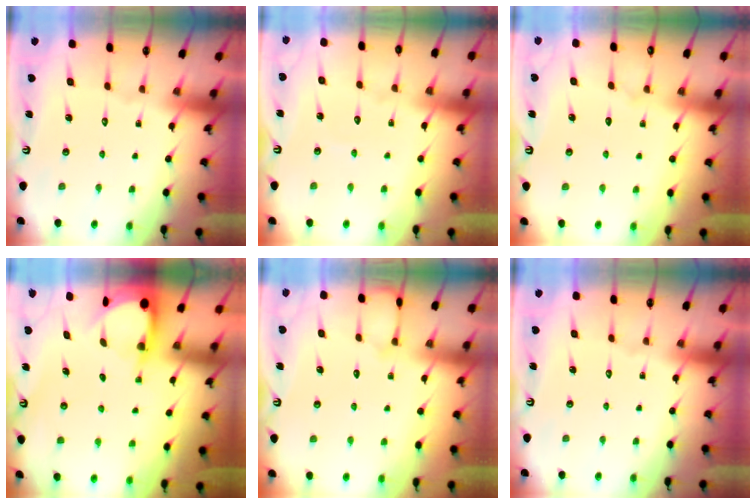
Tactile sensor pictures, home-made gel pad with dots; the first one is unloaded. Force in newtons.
{"total": 2.7, "press": 2.7, "slide": 0.3}
{"total": 4.1, "press": 4.1, "slide": 0.5}
{"total": 3.4, "press": 3.4, "slide": 0.2}
{"total": 3.4, "press": 3.4, "slide": 0.4}
{"total": 0.0}